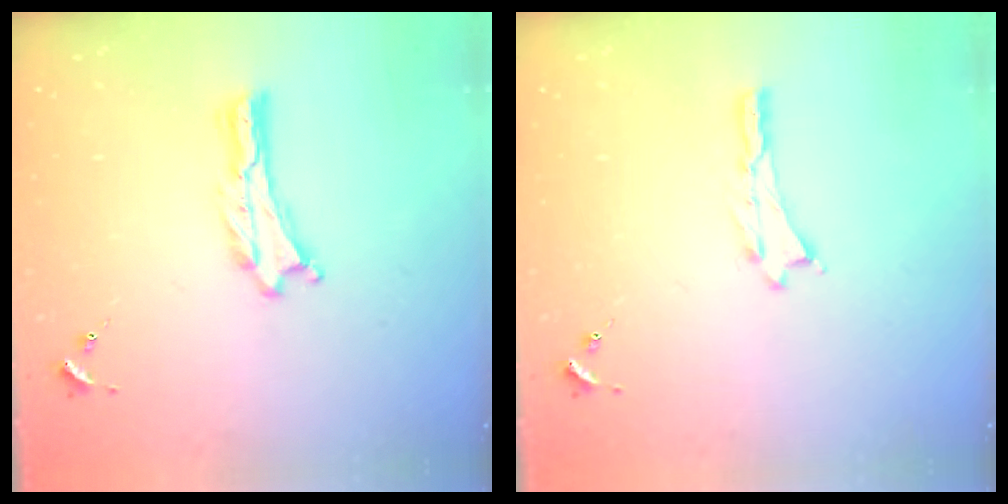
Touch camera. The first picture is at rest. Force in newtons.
{"total": 0.0}